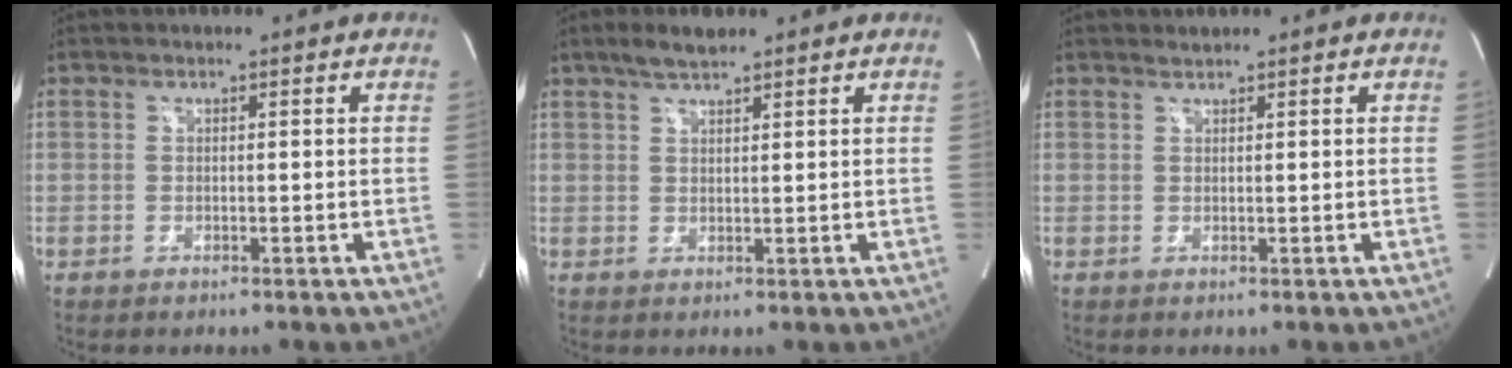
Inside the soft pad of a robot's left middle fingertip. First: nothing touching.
{"total": 3.8, "force": [3.1, 0.7, 2.2], "torque": [-0.049, 0.008, 0.060]}
{"total": 0.7, "force": [0.7, -0.2, 0.0], "torque": [-0.003, -0.001, 0.015]}